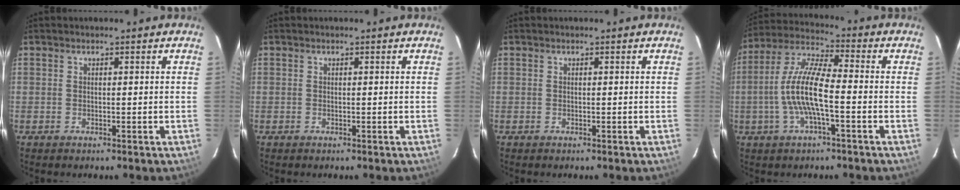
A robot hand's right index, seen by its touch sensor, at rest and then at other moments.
{"total": 0.0}
{"total": 0.0}
{"total": 11.5, "force": [-2.4, 2.4, 10.9], "torque": [-0.228, 0.007, -0.051]}